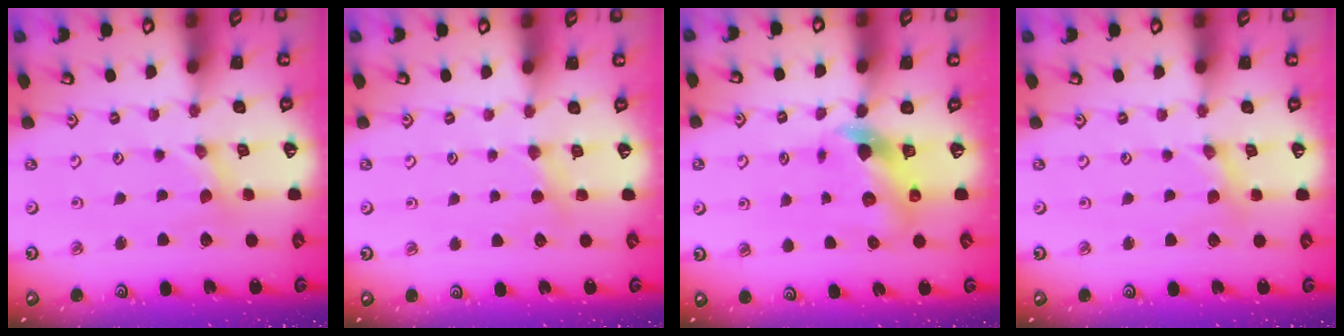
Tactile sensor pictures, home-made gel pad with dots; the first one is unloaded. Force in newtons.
{"total": 3.8, "press": 3.7, "slide": 0.8}
{"total": 5.9, "press": 5.8, "slide": 0.7}
{"total": 1.5, "press": 1.4, "slide": 0.2}